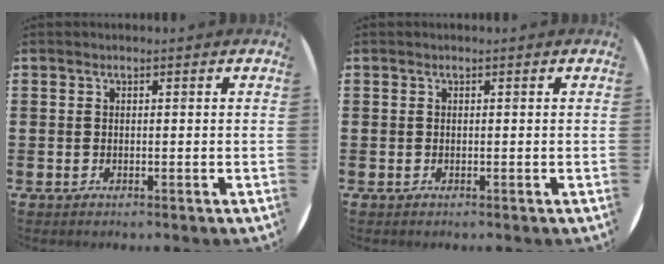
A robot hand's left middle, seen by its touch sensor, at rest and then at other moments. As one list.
[{"total": 0.0}]